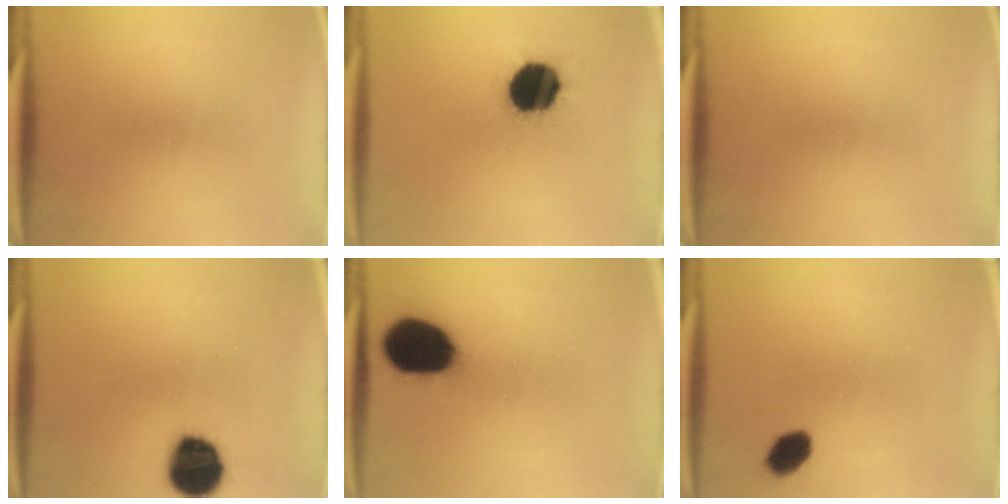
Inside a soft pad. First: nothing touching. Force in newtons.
{"total": 16.7}
{"total": 0.0}
{"total": 14.2}
{"total": 18.8}
{"total": 4.8}